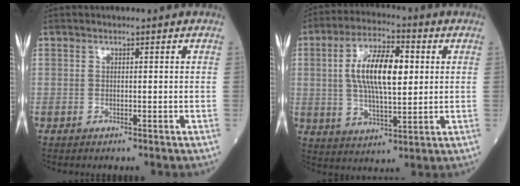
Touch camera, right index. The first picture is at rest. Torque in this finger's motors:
{"motor_torque": [0.63, 0.14, 0.28, 0.21]}